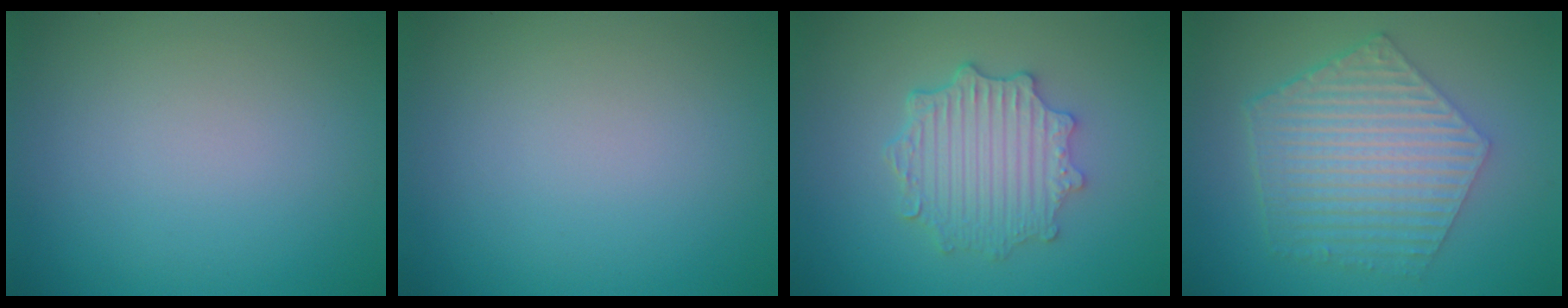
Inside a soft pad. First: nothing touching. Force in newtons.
{"total": 0.0}
{"total": 4.6, "press": 3.8, "slide": 2.6}
{"total": 6.6, "press": 4.7, "slide": 4.6}